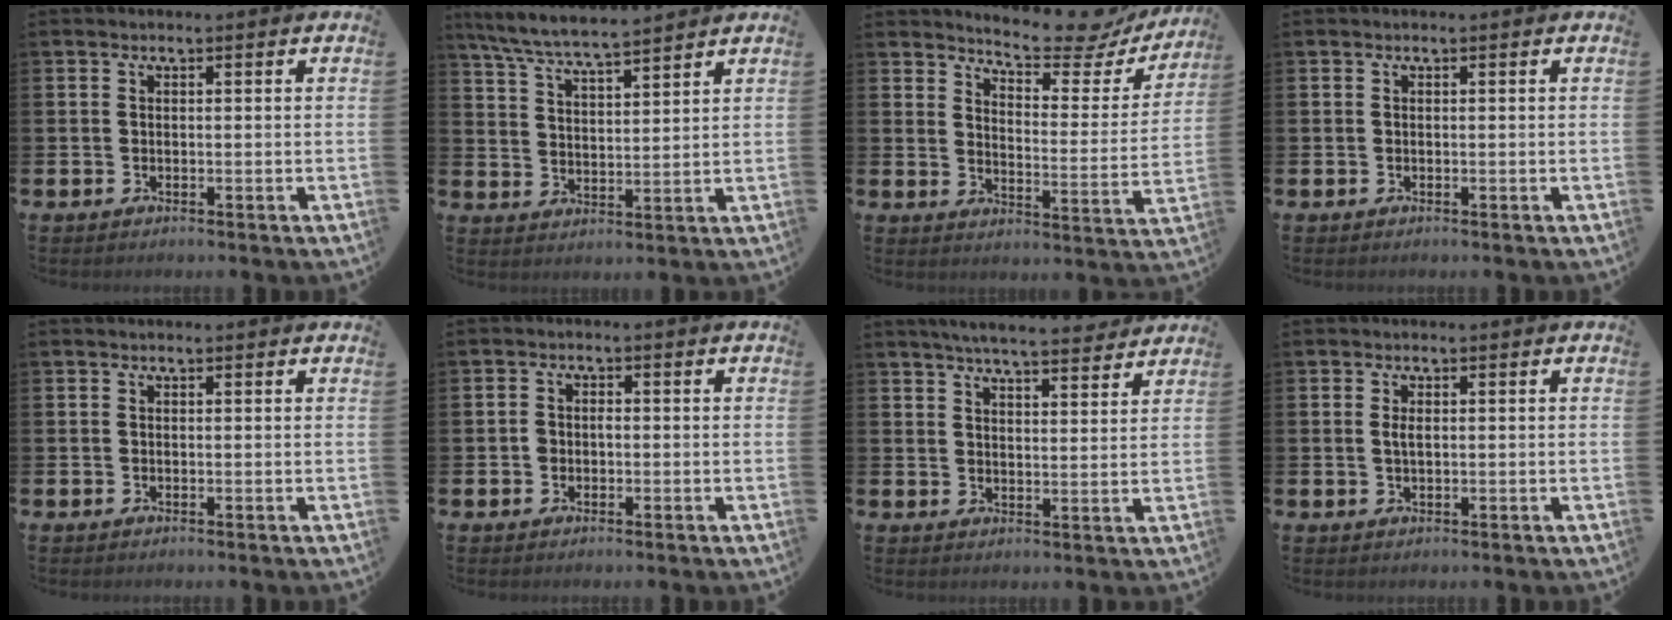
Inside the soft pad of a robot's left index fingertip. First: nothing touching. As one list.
[{"total": 6.5, "force": [6.2, 0.2, 1.8], "torque": [-0.058, -0.033, 0.110]}, {"total": 8.7, "force": [8.2, 1.3, 2.4], "torque": [-0.060, -0.061, 0.144]}, {"total": 0.0}, {"total": 0.0}, {"total": 1.6, "force": [-0.2, 1.3, 0.8], "torque": [-0.016, 0.008, -0.007]}, {"total": 5.9, "force": [5.7, 0.4, 1.5], "torque": [-0.035, -0.031, 0.099]}, {"total": 1.4, "force": [0.3, 0.6, 1.3], "torque": [-0.024, 0.004, 0.003]}]